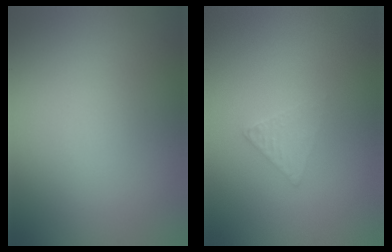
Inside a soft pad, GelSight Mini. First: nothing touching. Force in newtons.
{"total": 1.4, "press": 1.3, "slide": 0.2}